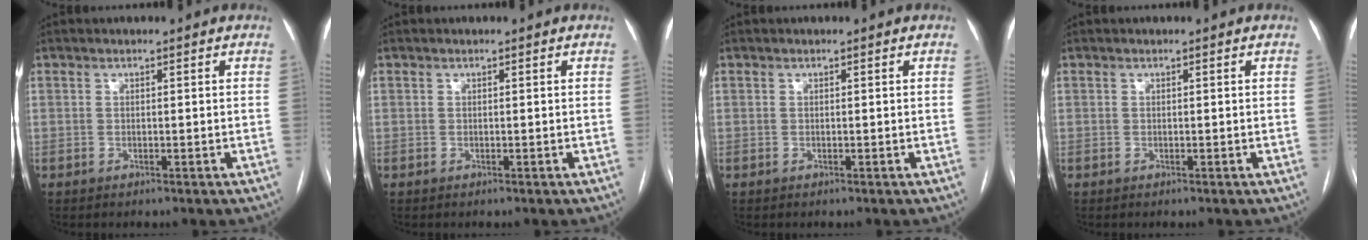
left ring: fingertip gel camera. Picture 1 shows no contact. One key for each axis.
{"total": 0.0}
{"total": 0.0}
{"total": 0.0}